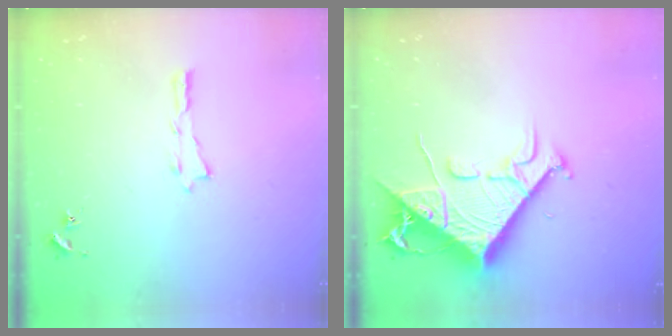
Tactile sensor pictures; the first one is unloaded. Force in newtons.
{"total": 12.9, "press": 12.8, "slide": 1.4}